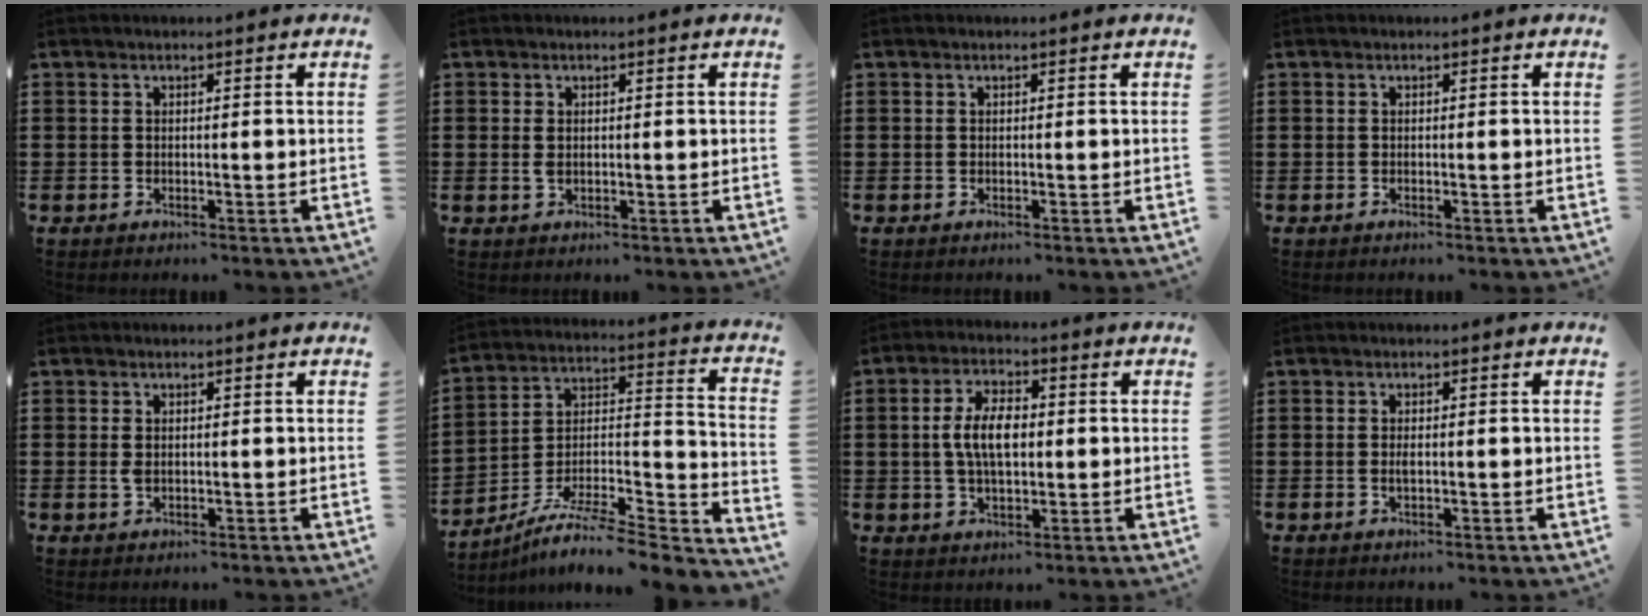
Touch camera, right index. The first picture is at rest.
{"total": 1.3, "force": [0.2, 0.7, 1.1], "torque": [-0.032, 0.001, 0.001]}
{"total": 0.0}
{"total": 0.0}
{"total": 1.6, "force": [0.2, 0.9, 1.3], "torque": [-0.036, 0.001, 0.001]}
{"total": 6.9, "force": [-5.3, 1.5, 4.1], "torque": [-0.068, 0.000, -0.105]}
{"total": 6.9, "force": [0.2, 3.4, 6.0], "torque": [-0.129, 0.008, -0.002]}
{"total": 1.2, "force": [-0.1, 0.4, 1.1], "torque": [-0.022, 0.000, -0.002]}